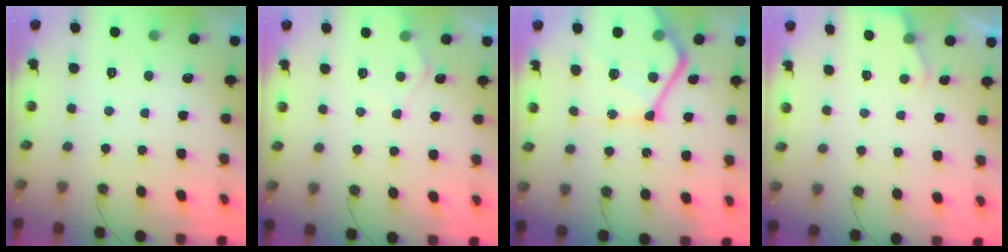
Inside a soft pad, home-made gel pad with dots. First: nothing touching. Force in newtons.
{"total": 5.6, "press": 5.6, "slide": 0.7}
{"total": 24.1, "press": 24.0, "slide": 2.2}
{"total": 2.6, "press": 2.6, "slide": 0.4}